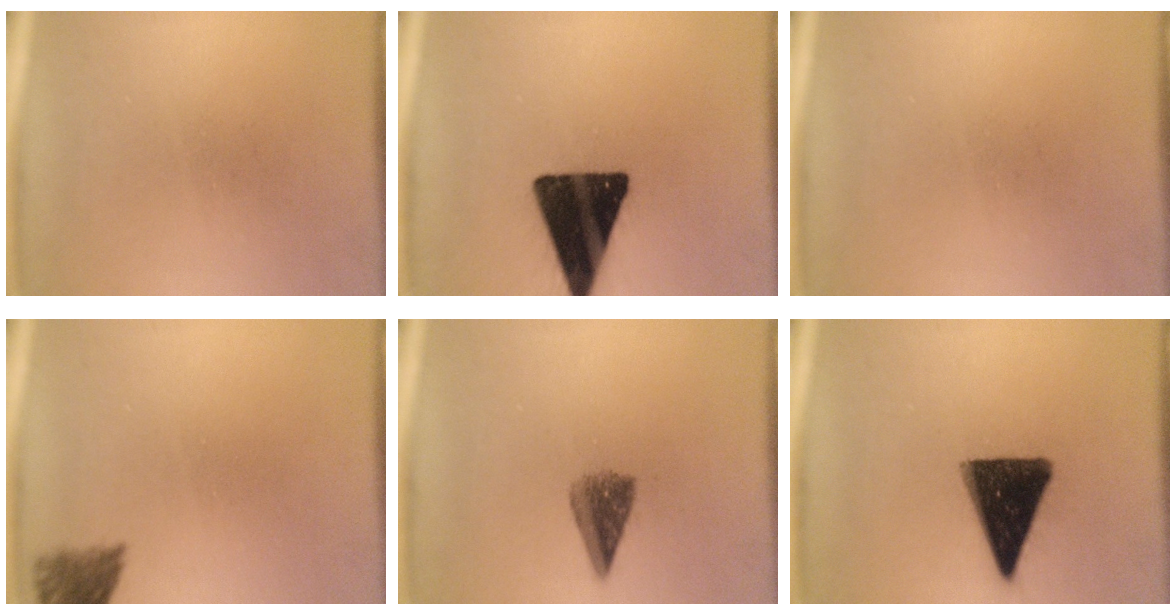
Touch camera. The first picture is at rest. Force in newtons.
{"total": 18.4}
{"total": 0.0}
{"total": 4.0}
{"total": 4.5}
{"total": 14.2}